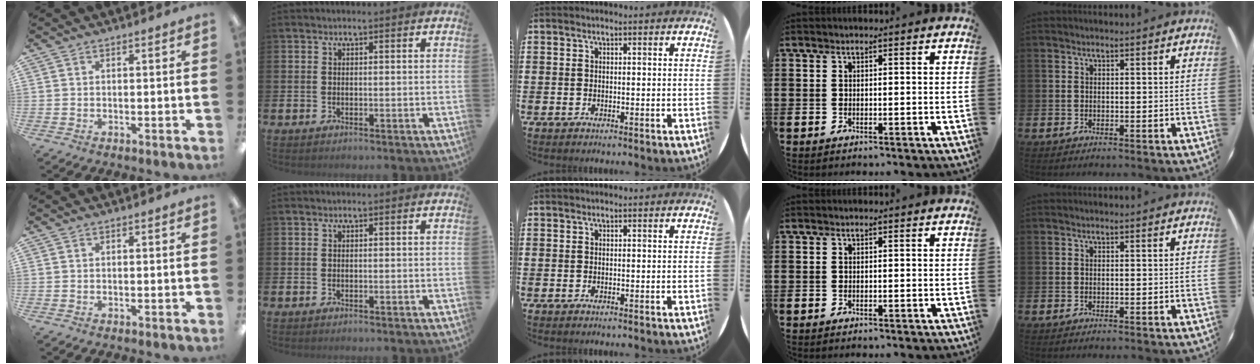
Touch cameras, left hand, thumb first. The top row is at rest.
{}